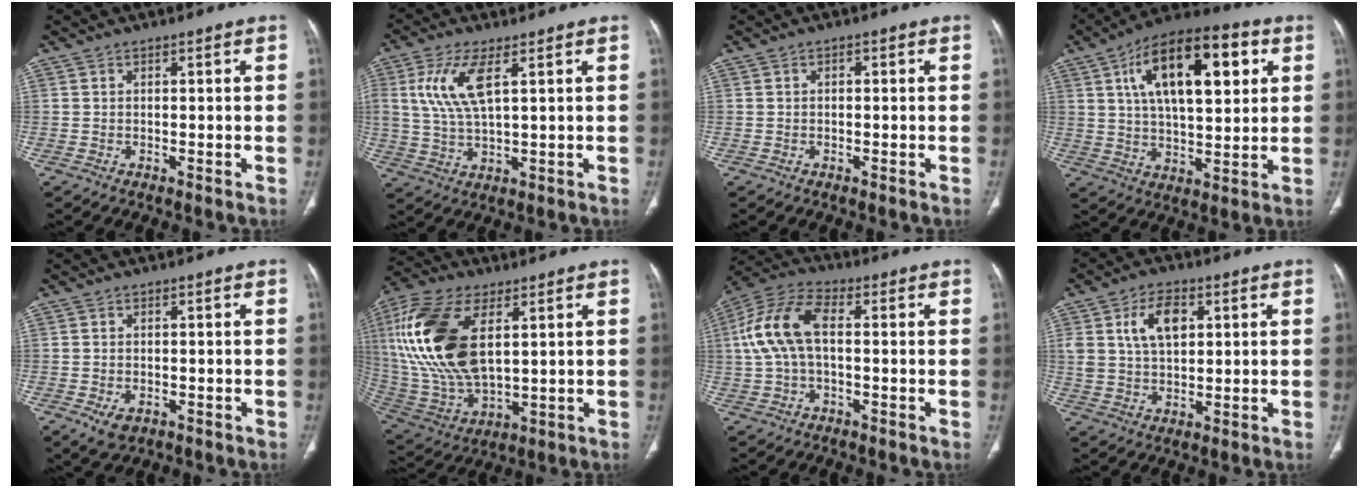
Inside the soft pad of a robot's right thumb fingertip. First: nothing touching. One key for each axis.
{"total": 9.6, "fx": 3.1, "fy": 3.6, "fz": 8.4, "tx": -0.193, "ty": -0.006, "tz": 0.067}
{"total": 0.7, "fx": 0.1, "fy": 0.4, "fz": 0.5, "tx": -0.005, "ty": 0.002, "tz": -0.001}
{"total": 20.6, "fx": 6.9, "fy": 9.3, "fz": 17.1, "tx": -0.251, "ty": 0.001, "tz": 0.106}
{"total": 3.7, "fx": -1.6, "fy": 2.4, "fz": 2.4, "tx": -0.043, "ty": 0.000, "tz": -0.017}
{"total": 22.9, "fx": 5.8, "fy": 11.8, "fz": 18.7, "tx": -0.399, "ty": -0.019, "tz": 0.113}
{"total": 11.7, "fx": 0.7, "fy": 6.2, "fz": 9.9, "tx": -0.219, "ty": 0.035, "tz": 0.007}
{"total": 8.8, "fx": 2.9, "fy": 5.2, "fz": 6.4, "tx": -0.102, "ty": -0.001, "tz": 0.056}